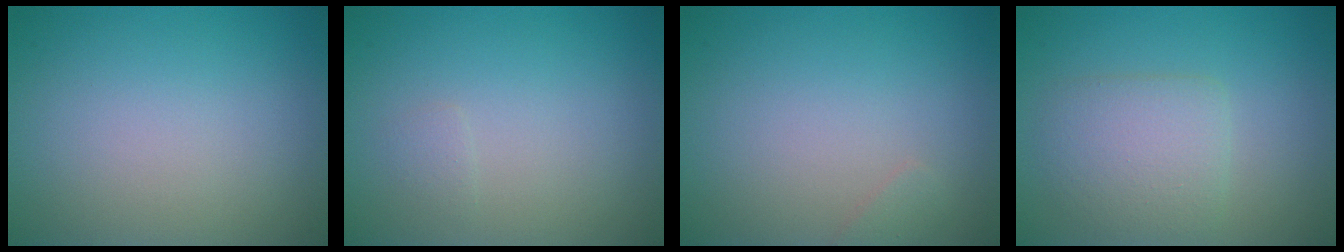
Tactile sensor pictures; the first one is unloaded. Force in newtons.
{"total": 0.6, "press": 0.6, "slide": 0.1}
{"total": 0.6, "press": 0.6, "slide": 0.1}
{"total": 3.4, "press": 3.4, "slide": 0.1}